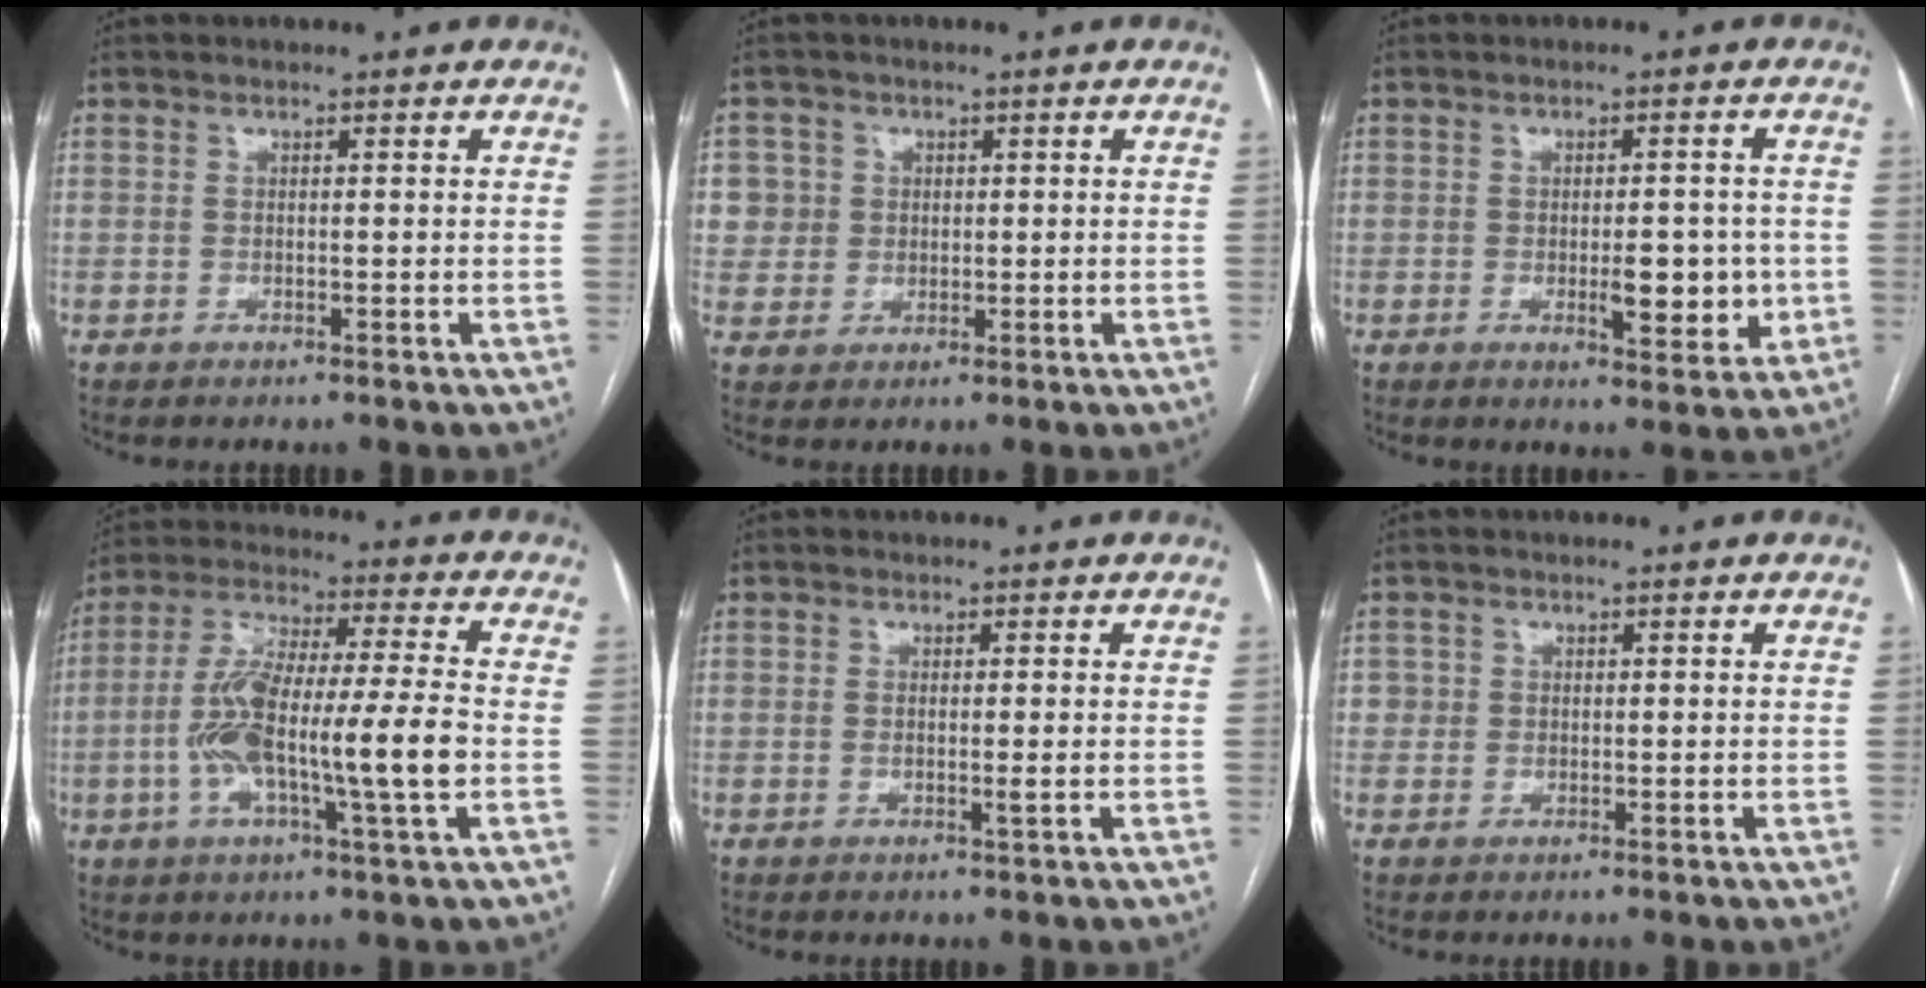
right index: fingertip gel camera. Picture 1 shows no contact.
{"total": 5.8, "force": [1.3, 5.7, 0.2], "torque": [0.004, 0.016, 0.029]}
{"total": 6.5, "force": [-1.2, 2.5, 5.8], "torque": [-0.075, -0.004, -0.010]}
{"total": 15.6, "force": [-3.0, 1.1, 15.2], "torque": [-0.294, 0.008, -0.057]}
{"total": 1.3, "force": [-0.2, -0.2, 1.3], "torque": [-0.025, -0.005, -0.004]}
{"total": 1.5, "force": [0.2, 1.5, 0.1], "torque": [0.010, 0.004, -0.001]}